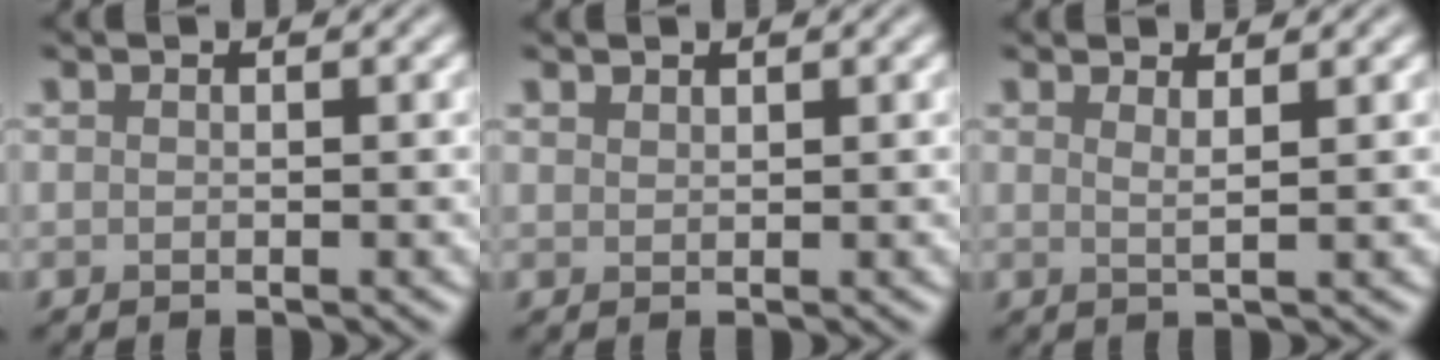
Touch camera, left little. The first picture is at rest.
{"total": 0.8, "force": [0.7, 0.2, 0.1], "torque": [-0.002, -0.001, 0.017]}
{"total": 1.5, "force": [1.0, 0.4, 1.1], "torque": [-0.011, -0.001, 0.009]}